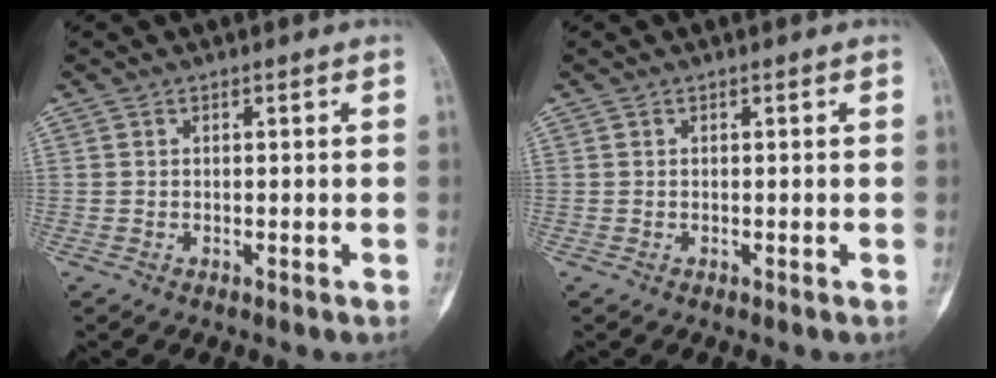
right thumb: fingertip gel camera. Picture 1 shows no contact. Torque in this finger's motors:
{"motor_torque": [0.00, 0.00, 0.00, 0.00, 0.01]}